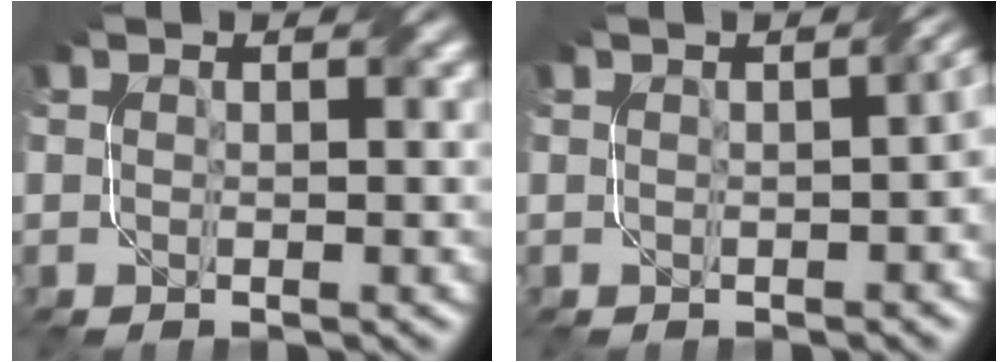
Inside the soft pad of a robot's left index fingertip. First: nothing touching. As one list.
[{"total": 2.3, "force": [-0.3, 0.8, 2.1], "torque": [-0.024, 0.004, -0.003]}]